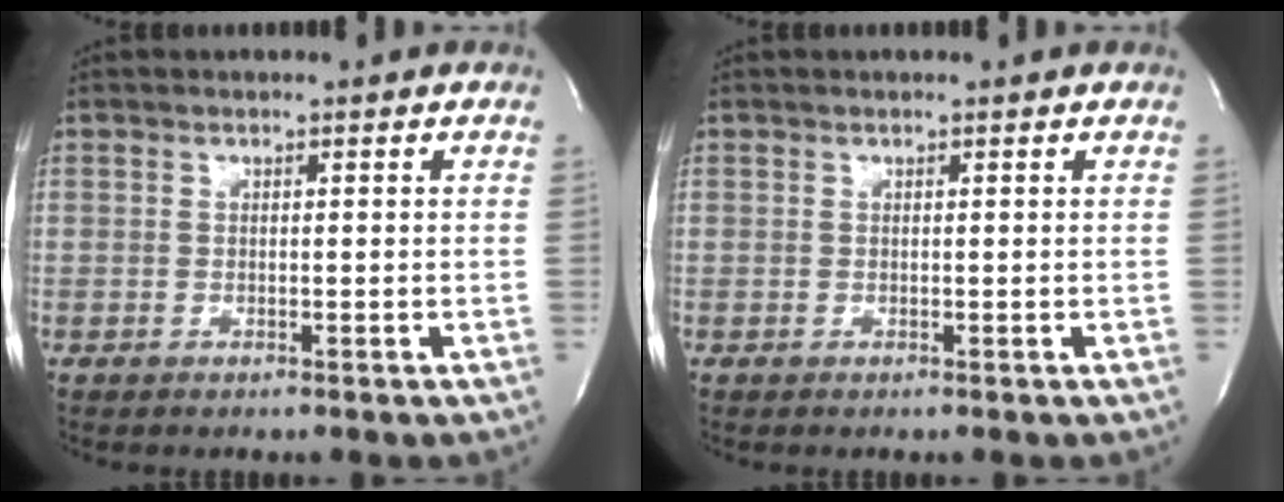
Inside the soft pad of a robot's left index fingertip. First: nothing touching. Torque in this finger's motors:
{"motor_torque": [0.35, -0.12, -0.05, -0.01]}